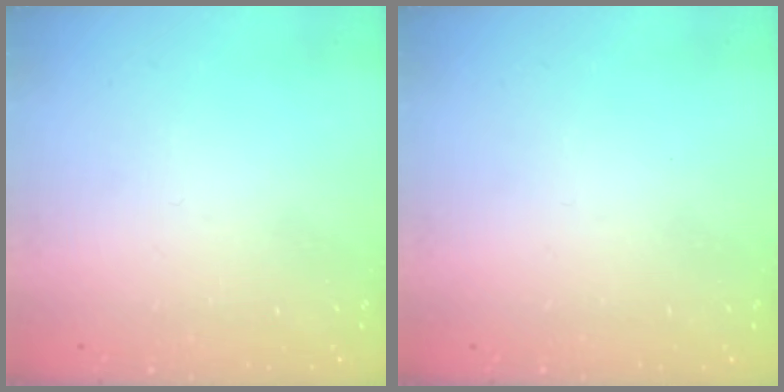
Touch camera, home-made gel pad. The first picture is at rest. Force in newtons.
{"total": 0.0}